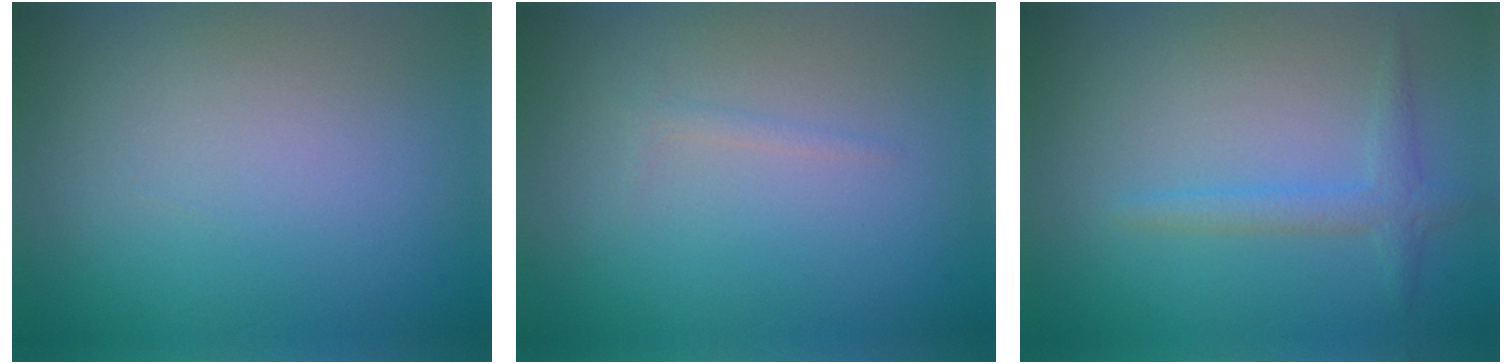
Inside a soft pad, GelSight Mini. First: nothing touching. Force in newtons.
{"total": 0.6, "press": 0.6, "slide": 0.0}
{"total": 1.9, "press": 1.9, "slide": 0.1}